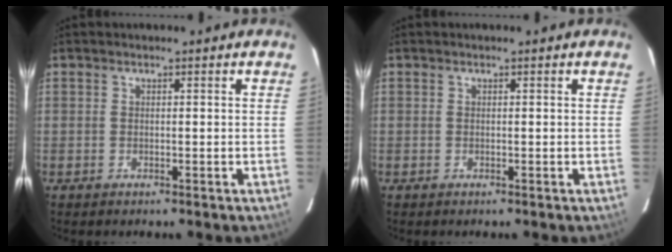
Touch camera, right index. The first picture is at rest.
{"total": 0.0}